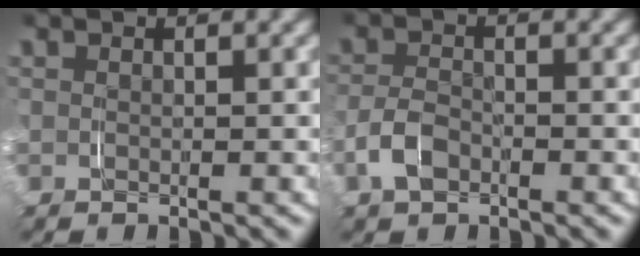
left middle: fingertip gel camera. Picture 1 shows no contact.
{"total": 2.6, "force": [-1.2, 1.7, 1.6], "torque": [-0.043, 0.000, -0.023]}